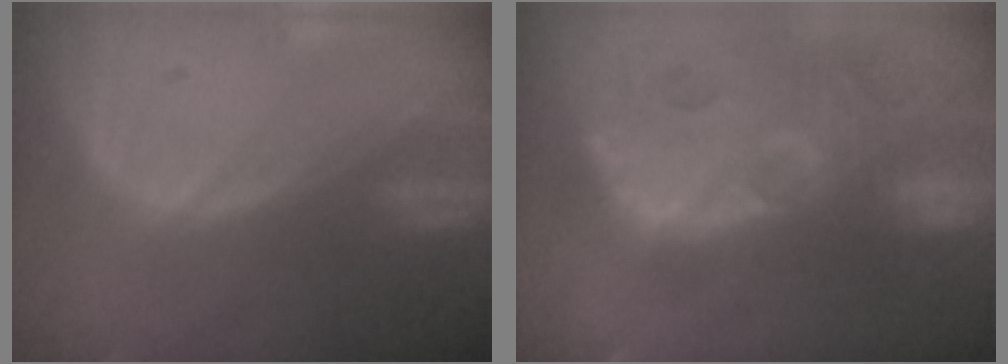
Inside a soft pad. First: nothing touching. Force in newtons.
{"total": 14.2, "press": 12.5, "slide": 6.8}